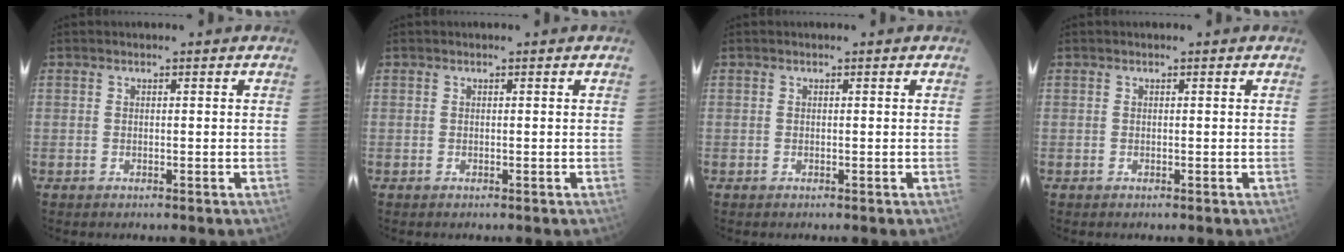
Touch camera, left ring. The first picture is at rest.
{"total": 0.0}
{"total": 0.0}
{"total": 0.0}